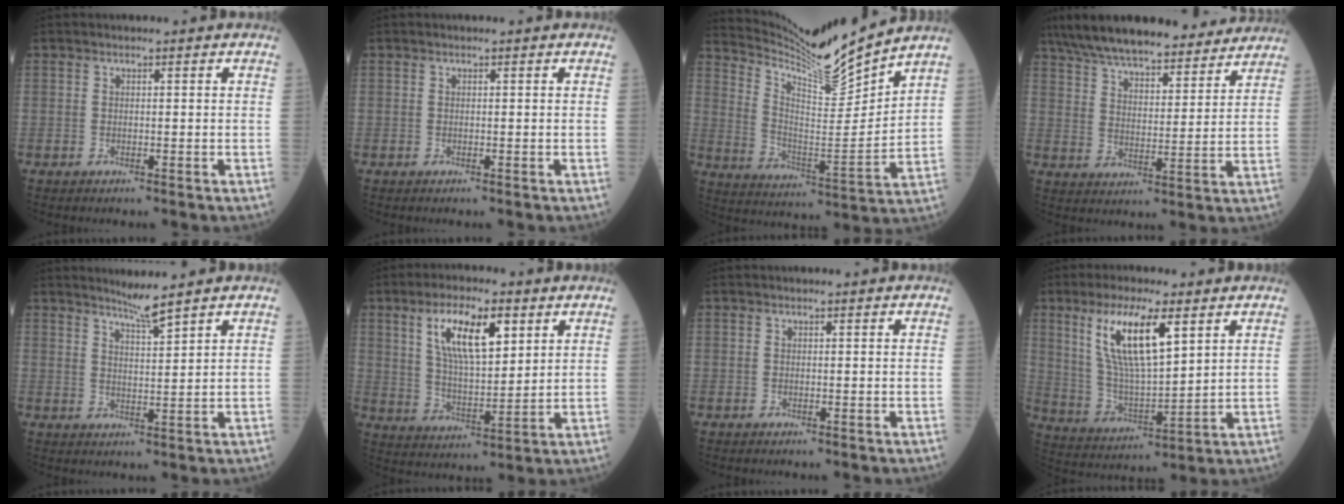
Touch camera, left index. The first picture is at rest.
{"total": 0.0}
{"total": 12.2, "force": [11.9, -1.8, 2.3], "torque": [-0.057, -0.036, 0.217]}
{"total": 22.3, "force": [19.4, 4.9, 9.8], "torque": [-0.159, 0.029, 0.283]}
{"total": 3.6, "force": [3.2, -0.9, 1.5], "torque": [-0.031, -0.009, 0.064]}
{"total": 11.0, "force": [5.1, 3.5, 9.1], "torque": [-0.175, 0.010, 0.098]}
{"total": 0.0}
{"total": 12.3, "force": [5.9, 2.6, 10.4], "torque": [-0.215, 0.005, 0.120]}